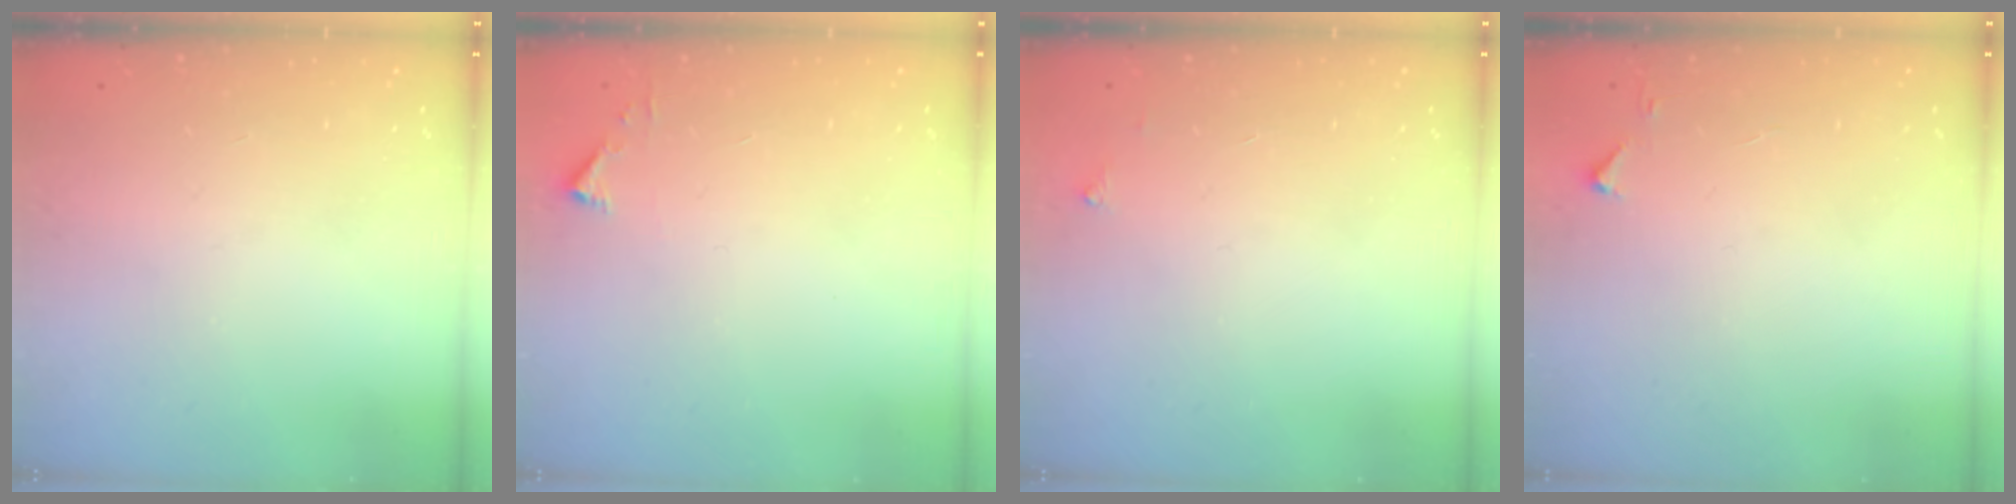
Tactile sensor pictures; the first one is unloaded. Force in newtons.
{"total": 2.3, "press": 2.3, "slide": 0.2}
{"total": 2.5, "press": 2.5, "slide": 0.4}
{"total": 2.8, "press": 2.8, "slide": 0.4}